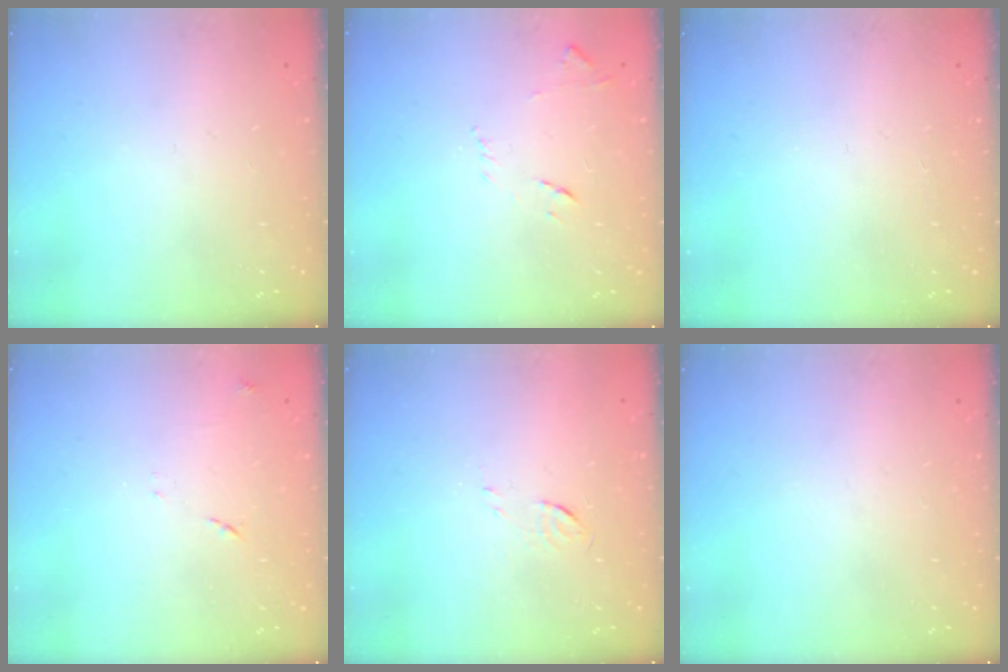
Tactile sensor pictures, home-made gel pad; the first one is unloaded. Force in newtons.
{"total": 7.8, "press": 7.8, "slide": 0.6}
{"total": 0.0}
{"total": 8.5, "press": 8.5, "slide": 0.7}
{"total": 3.3, "press": 3.3, "slide": 0.3}
{"total": 0.0}